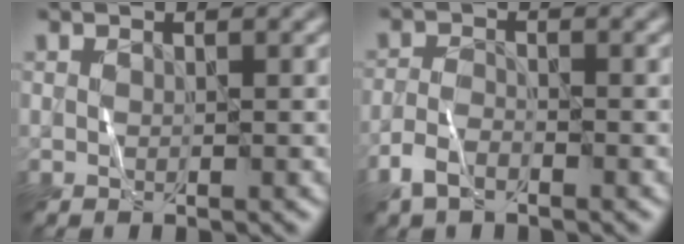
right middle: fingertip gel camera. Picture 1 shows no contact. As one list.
[{"total": 2.5, "force": [-1.9, 0.9, 1.3], "torque": [-0.027, 0.003, -0.044]}]